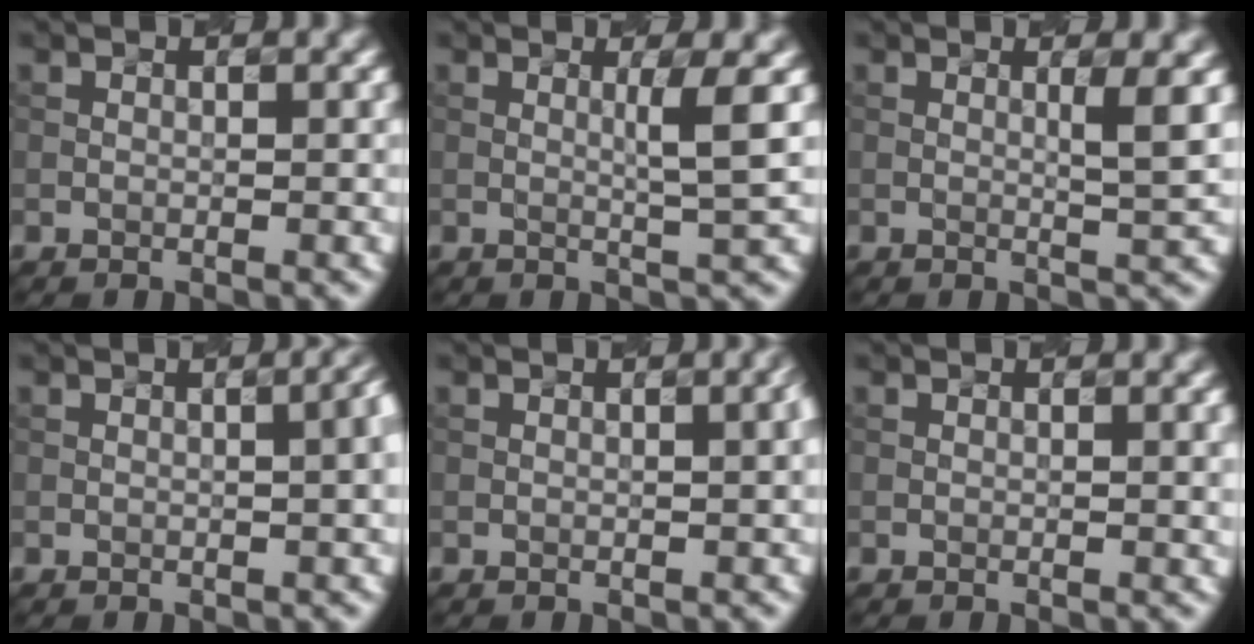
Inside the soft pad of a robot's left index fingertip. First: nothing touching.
{"total": 2.7, "force": [0.3, 0.1, 2.7], "torque": [-0.046, -0.002, 0.010]}
{"total": 2.3, "force": [0.4, 0.3, 2.3], "torque": [-0.032, -0.001, 0.009]}
{"total": 4.5, "force": [0.5, 2.0, 4.0], "torque": [-0.012, 0.030, -0.003]}
{"total": 2.6, "force": [0.4, 1.0, 2.4], "torque": [-0.013, 0.014, 0.000]}
{"total": 1.7, "force": [0.3, 0.5, 1.6], "torque": [-0.013, 0.007, 0.005]}